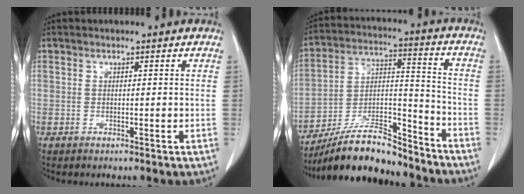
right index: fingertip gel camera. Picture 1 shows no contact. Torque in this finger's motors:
{"motor_torque": [-0.36, -0.63, -0.13, -0.05]}